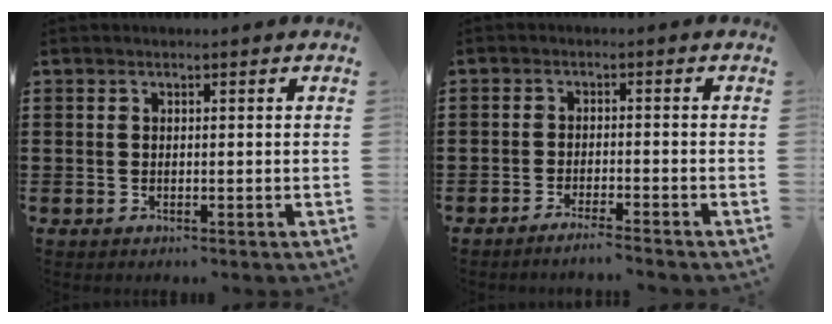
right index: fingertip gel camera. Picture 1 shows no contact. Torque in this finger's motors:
{"motor_torque": [0.29, 0.42, -0.68, -0.04]}